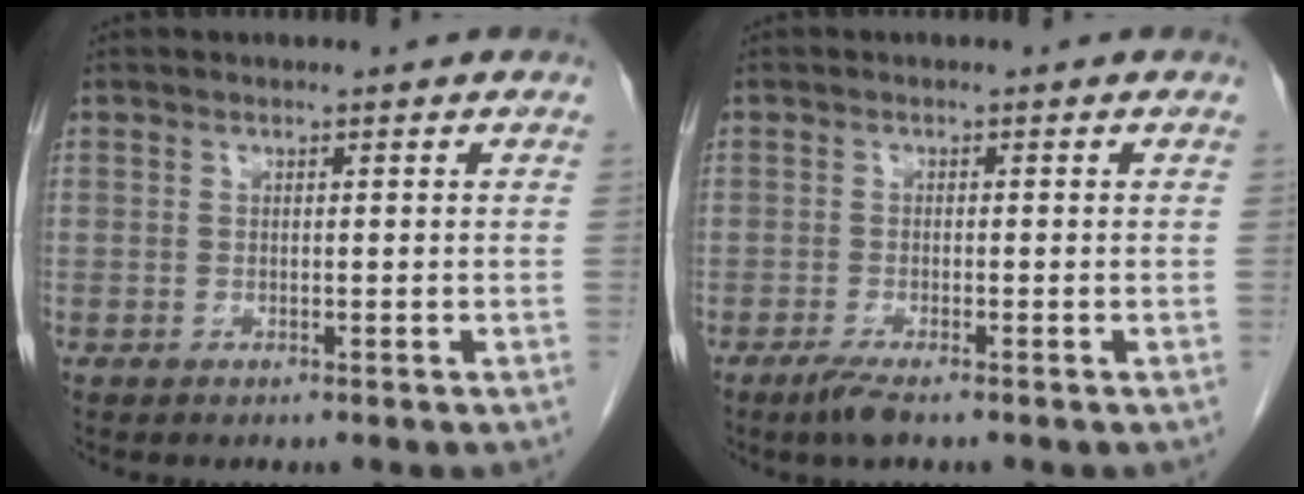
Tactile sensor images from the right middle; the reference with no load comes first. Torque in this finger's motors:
{"motor_torque": [0.76, -0.35, 0.04, 0.04]}